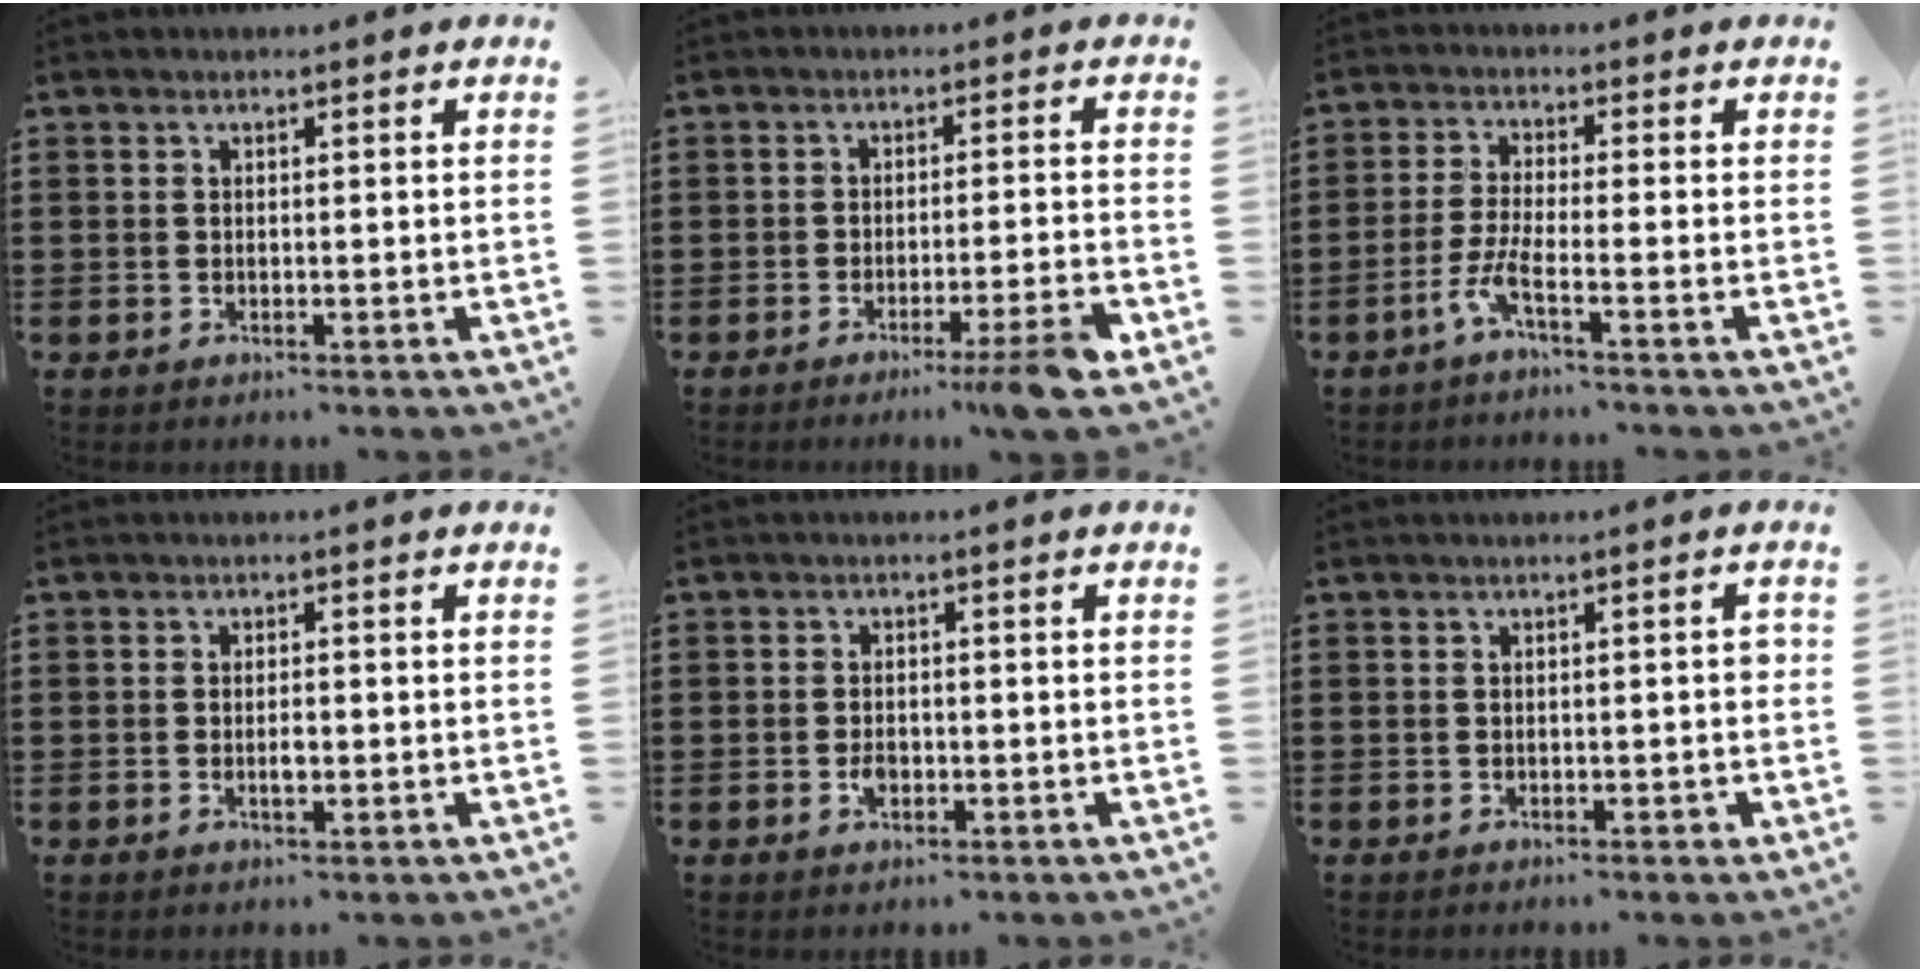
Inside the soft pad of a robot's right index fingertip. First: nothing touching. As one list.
[{"total": 5.8, "force": [-3.6, -0.5, 4.5], "torque": [-0.067, -0.011, -0.060]}, {"total": 4.4, "force": [-2.8, 0.2, 3.4], "torque": [-0.084, -0.010, -0.059]}, {"total": 1.7, "force": [-0.5, 0.6, 1.5], "torque": [-0.028, 0.001, -0.008]}, {"total": 2.0, "force": [-0.8, 1.2, 1.4], "torque": [-0.025, 0.002, -0.014]}, {"total": 1.4, "force": [-0.6, 0.9, 0.9], "torque": [-0.019, 0.004, -0.014]}]